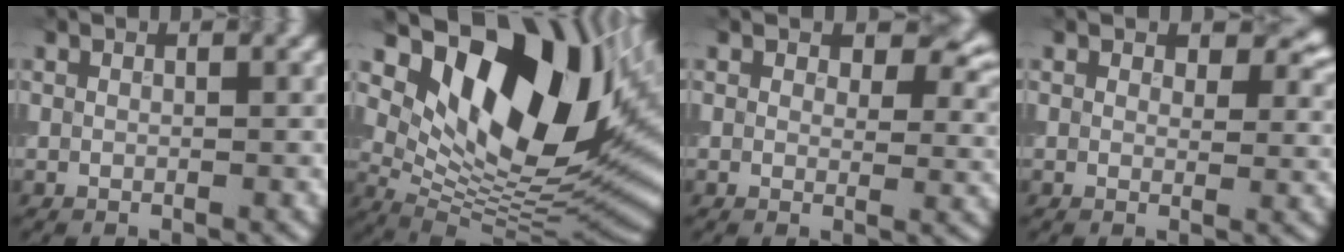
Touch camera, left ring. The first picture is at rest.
{"total": 16.1, "force": [6.3, 8.0, 12.5], "torque": [-0.177, -0.005, 0.113]}
{"total": 3.6, "force": [1.7, 2.1, 2.4], "torque": [-0.032, -0.004, 0.025]}
{"total": 3.1, "force": [1.6, 1.8, 1.9], "torque": [-0.027, -0.004, 0.022]}